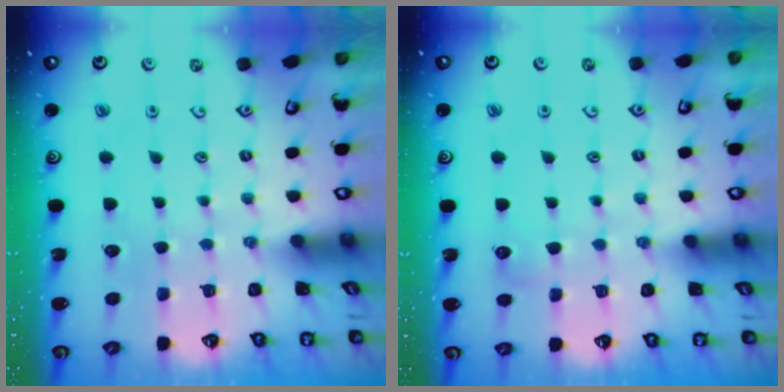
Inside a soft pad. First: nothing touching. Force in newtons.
{"total": 4.9, "press": 4.8, "slide": 0.6}